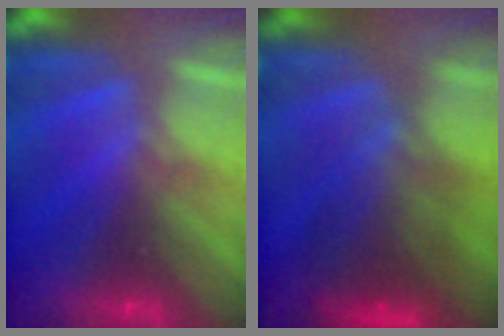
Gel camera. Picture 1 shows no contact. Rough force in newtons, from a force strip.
{"total": 7.4}